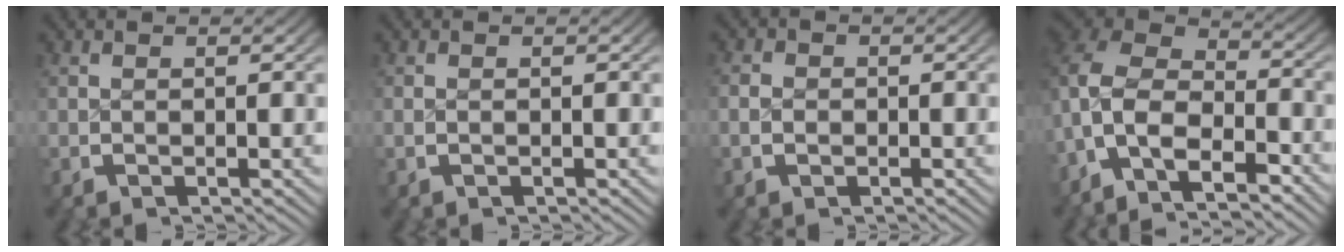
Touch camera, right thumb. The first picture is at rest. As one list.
[{"total": 0.0}, {"total": 1.0, "force": [-0.4, 0.8, 0.4], "torque": [-0.005, -0.004, -0.005]}, {"total": 12.2, "force": [-1.7, 9.3, 7.7], "torque": [-0.184, -0.044, -0.028]}]